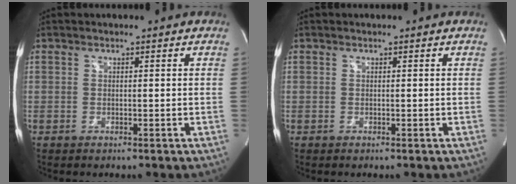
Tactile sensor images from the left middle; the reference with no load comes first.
{"total": 0.0}